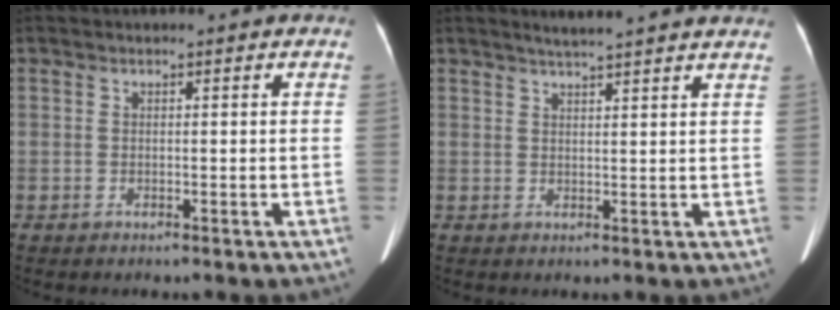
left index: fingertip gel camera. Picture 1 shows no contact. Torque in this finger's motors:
{"motor_torque": [0.21, -0.07, -0.04, 0.00]}